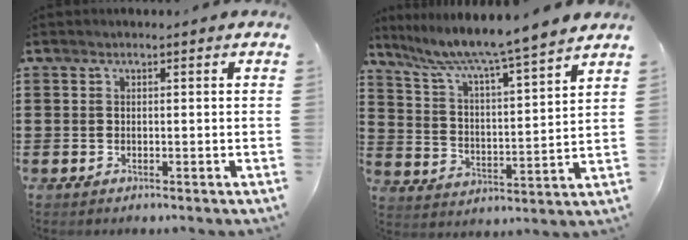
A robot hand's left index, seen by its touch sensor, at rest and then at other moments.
{"total": 6.8, "force": [6.3, -1.2, 2.4], "torque": [-0.075, -0.054, 0.101]}